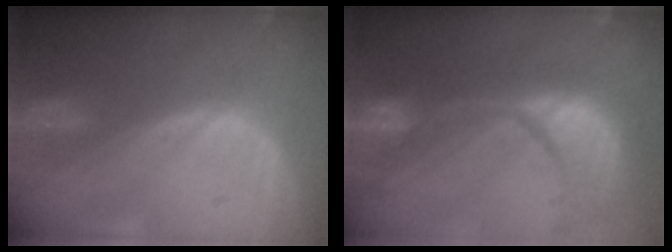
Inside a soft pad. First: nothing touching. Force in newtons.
{"total": 14.6, "press": 11.6, "slide": 8.9}